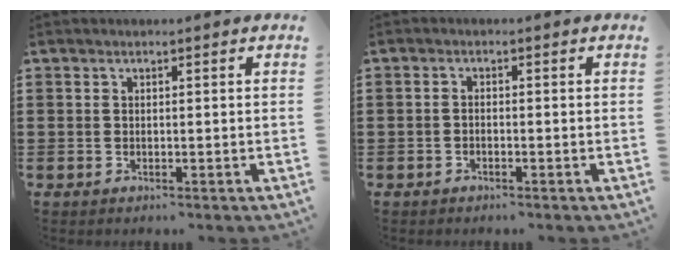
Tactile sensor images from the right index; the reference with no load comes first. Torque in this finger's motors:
{"motor_torque": [0.01, 0.08, -0.01, -0.01]}